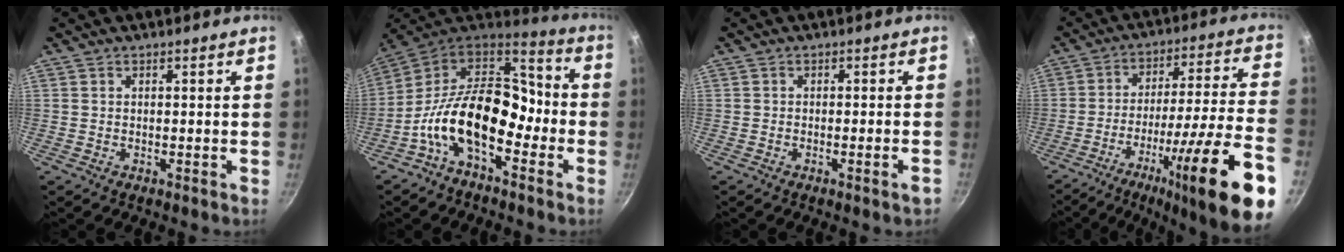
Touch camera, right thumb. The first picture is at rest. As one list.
[{"total": 18.5, "force": [-5.8, 10.9, 13.8], "torque": [-0.214, 0.064, -0.131]}, {"total": 1.9, "force": [-1.1, 0.0, 1.6], "torque": [-0.027, 0.010, -0.014]}, {"total": 25.1, "force": [-12.2, 2.9, 21.7], "torque": [-0.296, 0.044, -0.189]}]